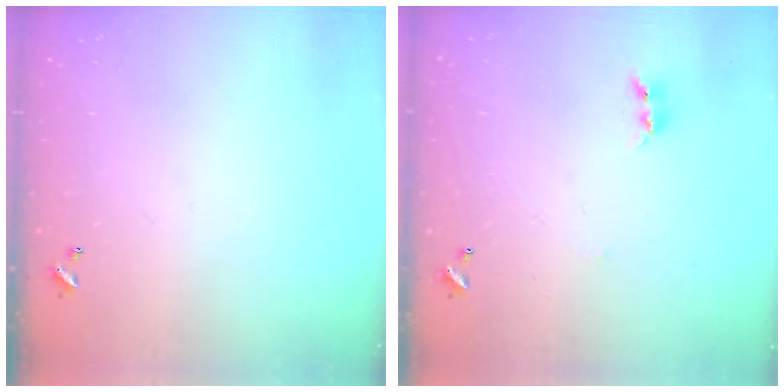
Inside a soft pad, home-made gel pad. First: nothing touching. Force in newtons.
{"total": 2.5, "press": 2.5, "slide": 0.4}